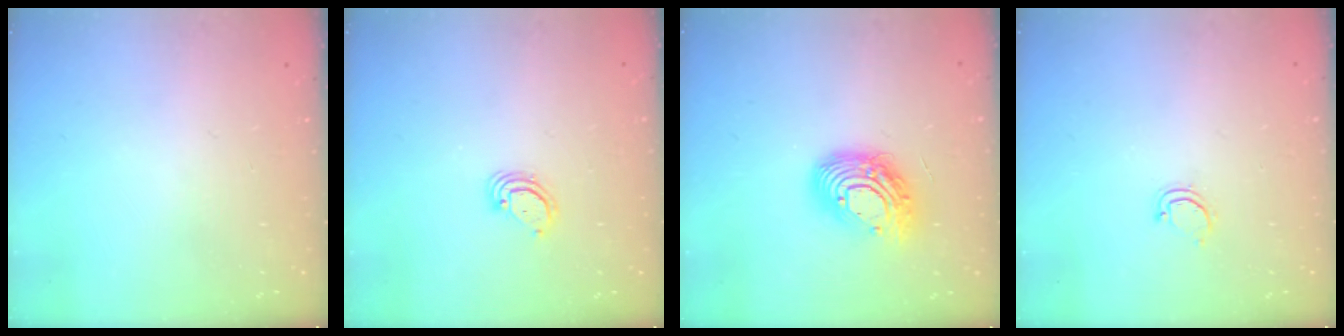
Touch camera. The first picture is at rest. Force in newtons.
{"total": 2.9, "press": 2.9, "slide": 0.2}
{"total": 14.4, "press": 14.3, "slide": 1.3}
{"total": 3.1, "press": 3.1, "slide": 0.2}